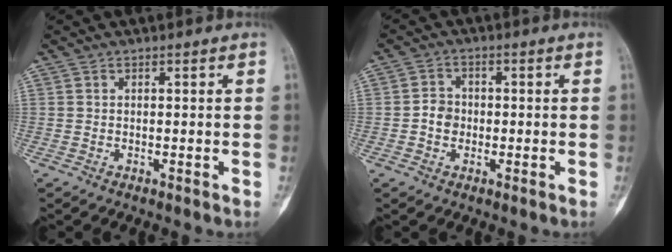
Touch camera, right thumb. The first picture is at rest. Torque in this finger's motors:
{"motor_torque": [0.43, 0.72, 0.15, -0.18, 0.00]}